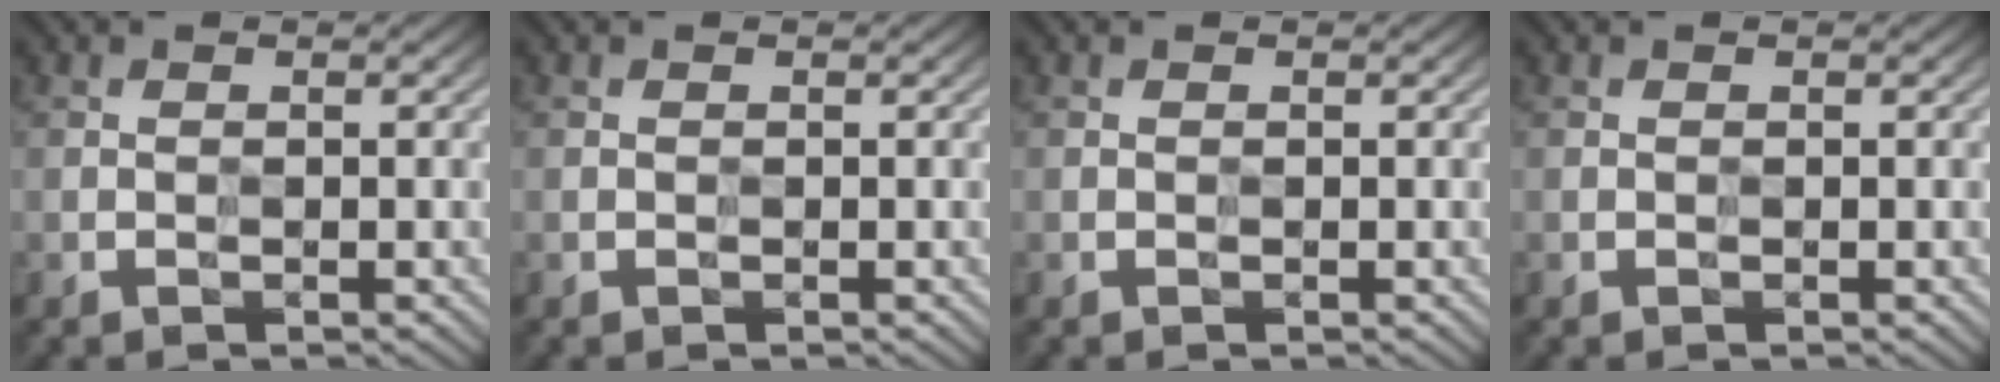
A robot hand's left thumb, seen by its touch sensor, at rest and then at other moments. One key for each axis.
{"total": 0.0}
{"total": 0.0}
{"total": 0.0}